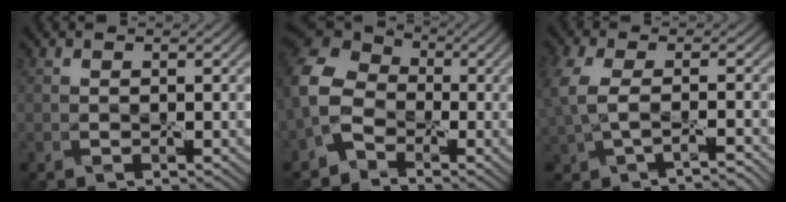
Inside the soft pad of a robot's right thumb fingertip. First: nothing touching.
{"total": 6.8, "force": [-3.0, 5.4, 2.7], "torque": [-0.082, -0.004, -0.081]}
{"total": 4.0, "force": [-0.6, 1.9, 3.5], "torque": [-0.099, -0.007, -0.010]}